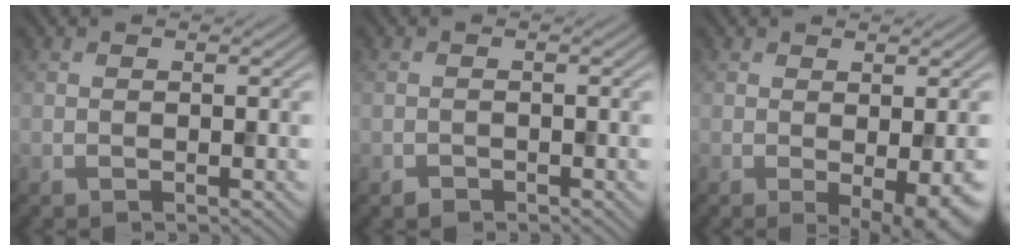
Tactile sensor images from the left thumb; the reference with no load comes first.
{"total": 0.9, "force": [-0.7, 0.5, 0.2], "torque": [-0.002, -0.001, -0.014]}
{"total": 5.4, "force": [-1.2, 1.3, 5.1], "torque": [-0.070, -0.013, -0.007]}